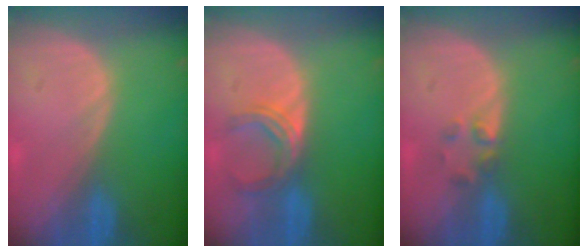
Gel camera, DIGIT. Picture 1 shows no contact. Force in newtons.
{"total": 5.0, "press": 4.5, "slide": 2.2}
{"total": 2.0, "press": 1.9, "slide": 0.8}